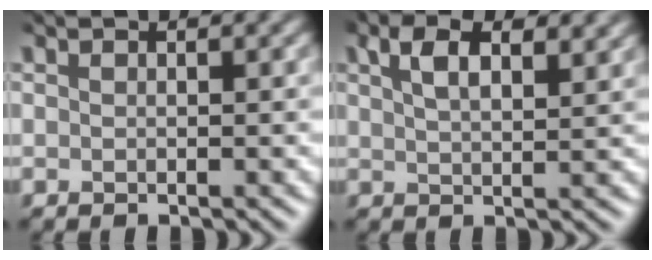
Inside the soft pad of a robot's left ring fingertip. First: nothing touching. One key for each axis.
{"total": 4.8, "fx": 2.6, "fy": 2.1, "fz": 3.4, "tx": -0.061, "ty": 0.014, "tz": 0.039}